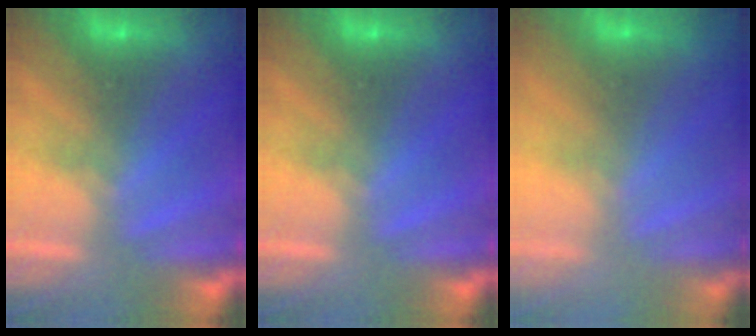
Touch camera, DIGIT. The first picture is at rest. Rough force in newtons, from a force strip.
{"total": 0.0}
{"total": 2.9}